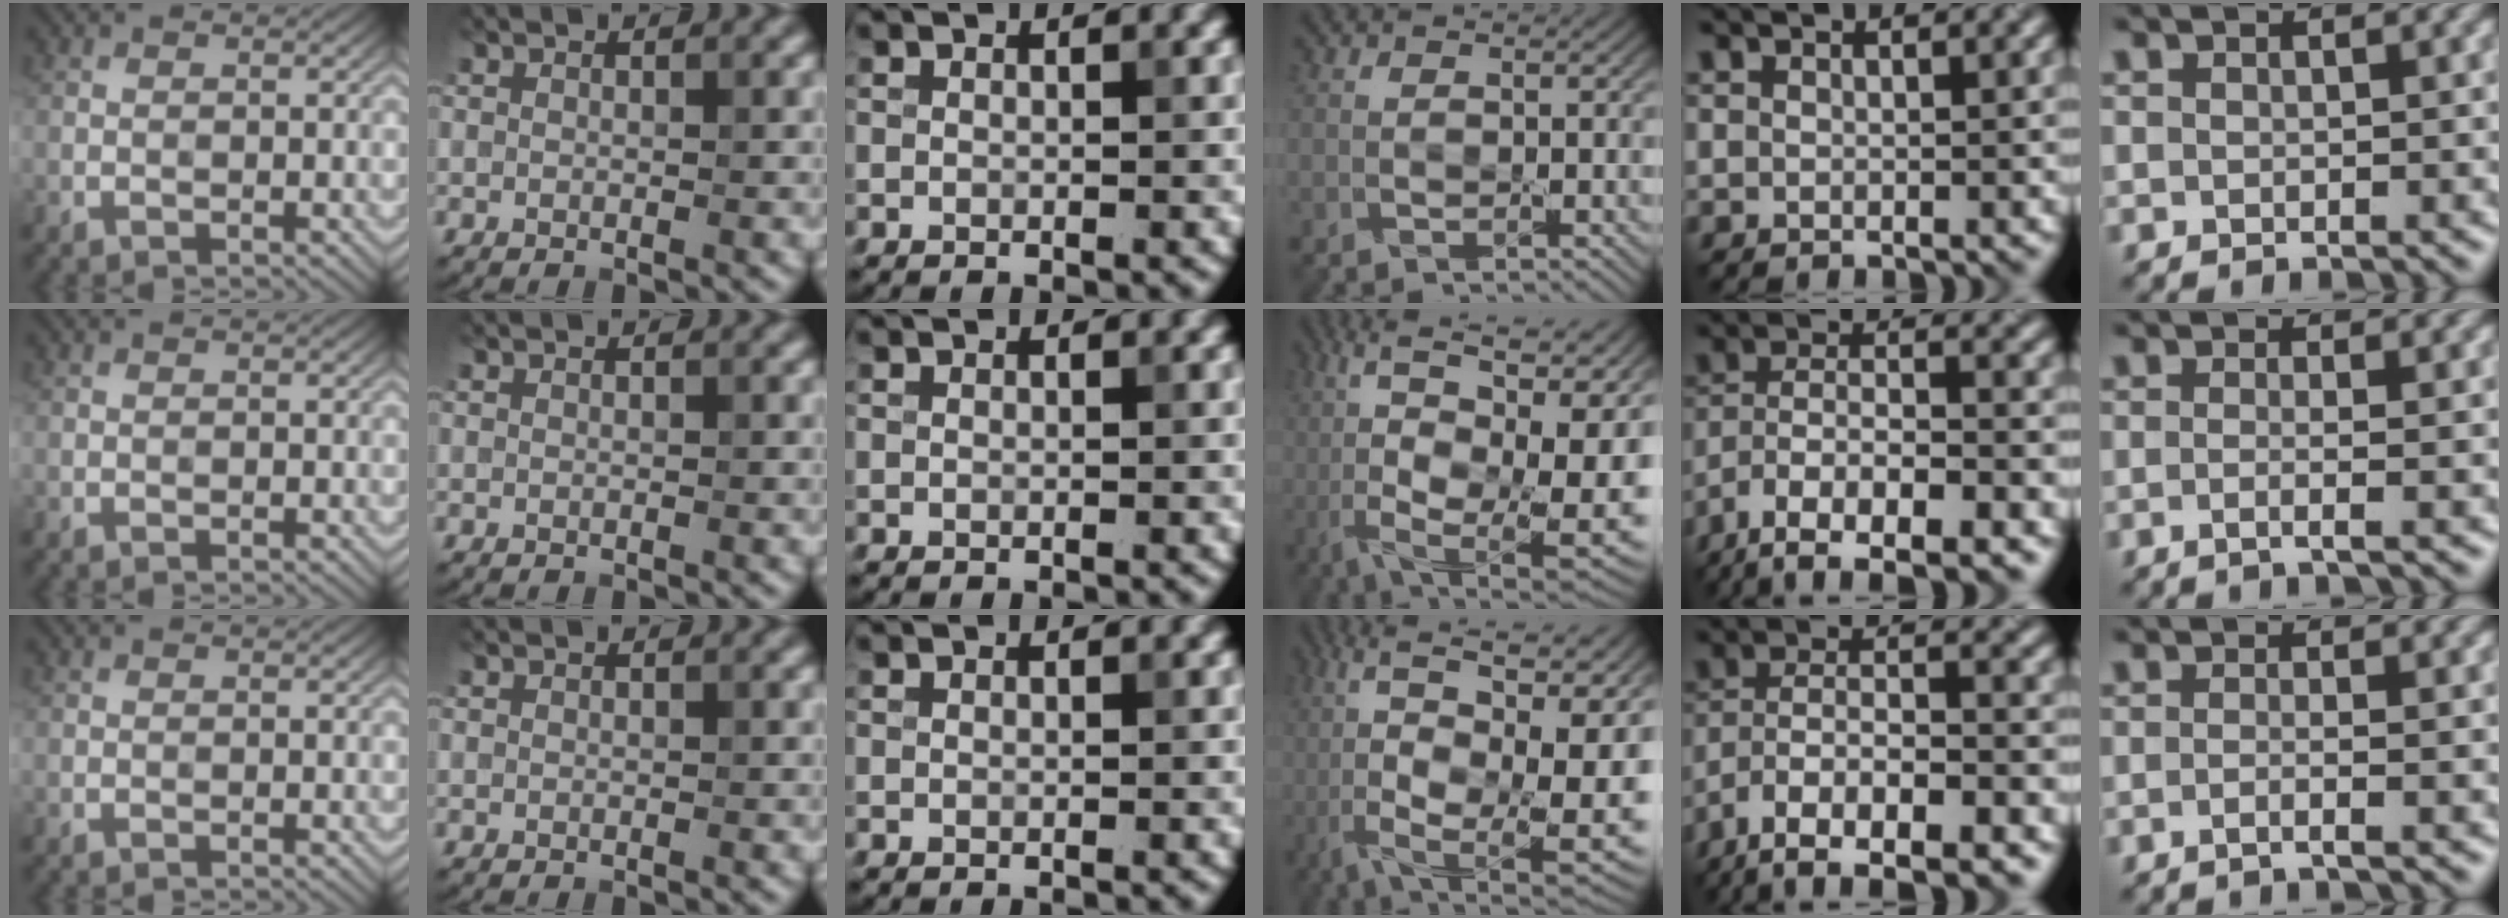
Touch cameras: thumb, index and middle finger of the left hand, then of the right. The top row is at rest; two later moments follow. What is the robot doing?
{"motion": "squeeze", "object": "bubble wrap"}